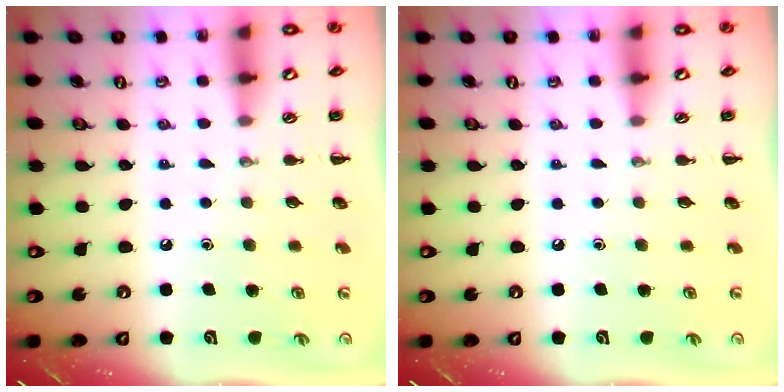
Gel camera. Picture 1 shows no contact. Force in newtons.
{"total": 0.0}